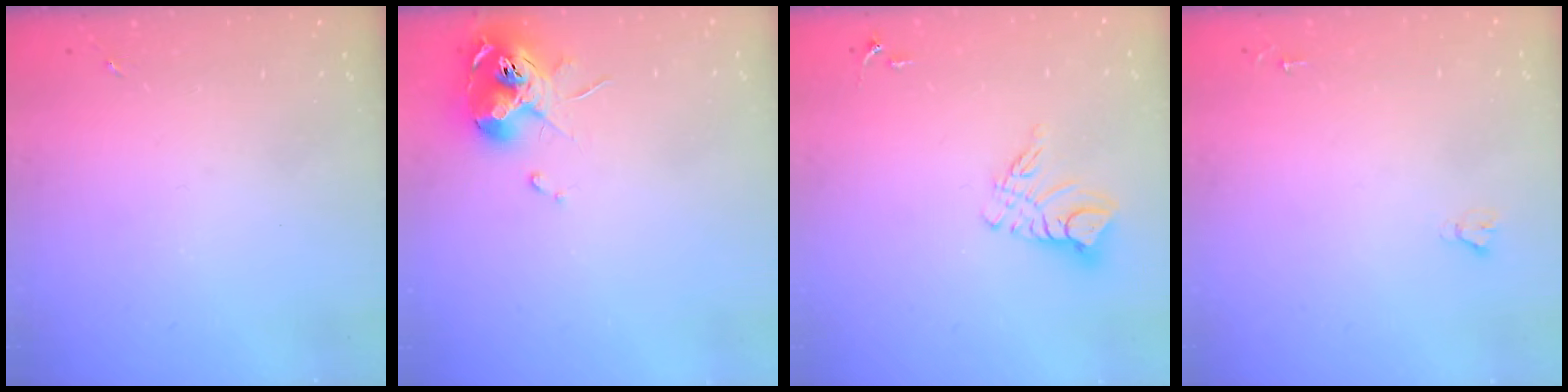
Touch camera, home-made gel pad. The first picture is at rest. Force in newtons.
{"total": 10.7, "press": 10.6, "slide": 0.9}
{"total": 9.8, "press": 9.8, "slide": 0.9}
{"total": 1.8, "press": 1.8, "slide": 0.1}